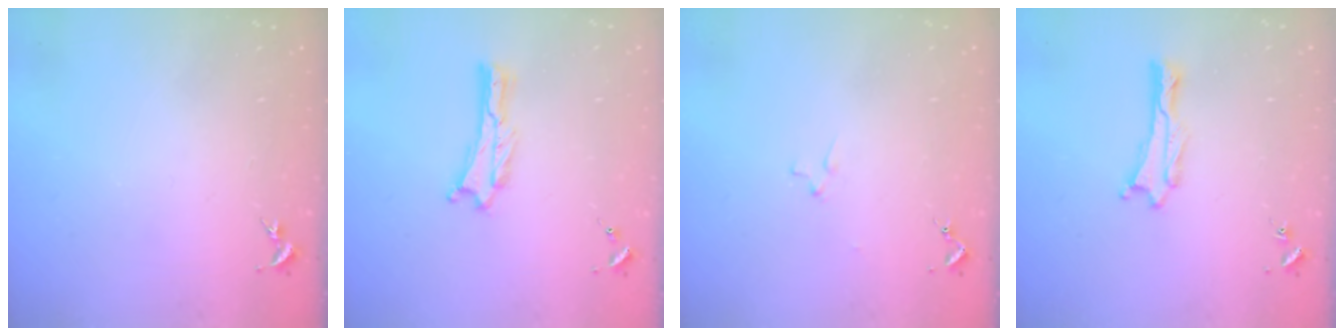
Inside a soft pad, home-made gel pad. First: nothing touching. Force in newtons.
{"total": 0.0}
{"total": 1.1, "press": 1.1, "slide": 0.1}
{"total": 0.6, "press": 0.6, "slide": 0.1}